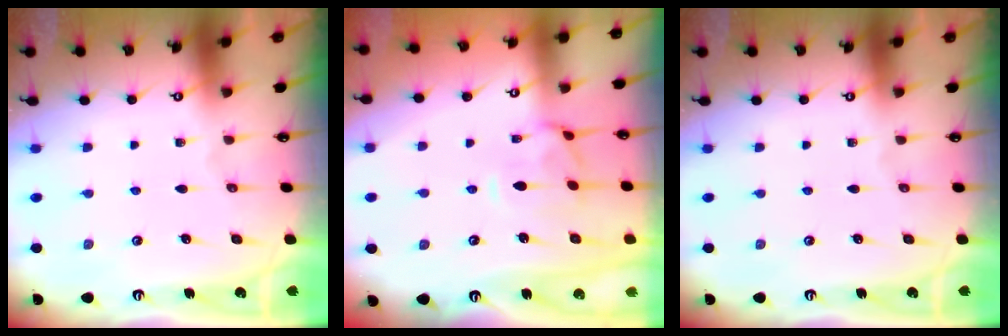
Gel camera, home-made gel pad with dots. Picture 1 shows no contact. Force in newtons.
{"total": 1.3, "press": 0.8, "slide": 1.1}
{"total": 0.0}